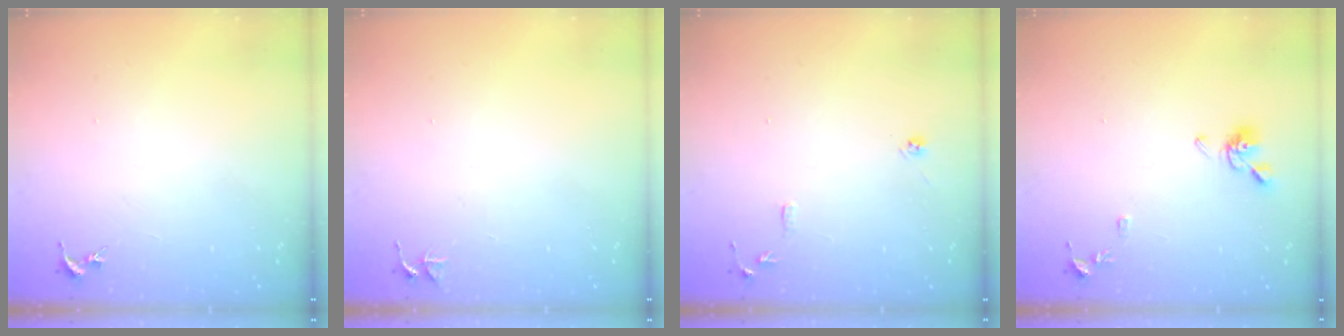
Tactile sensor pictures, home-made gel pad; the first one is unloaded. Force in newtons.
{"total": 3.7, "press": 3.7, "slide": 0.3}
{"total": 7.9, "press": 7.9, "slide": 0.8}
{"total": 9.4, "press": 9.4, "slide": 1.0}